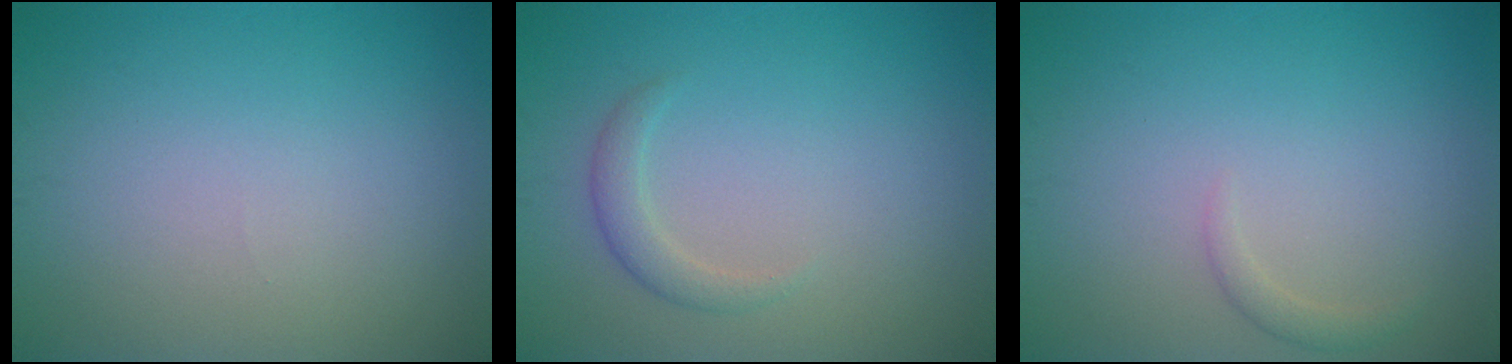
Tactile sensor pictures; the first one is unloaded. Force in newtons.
{"total": 1.6, "press": 1.6, "slide": 0.1}
{"total": 1.0, "press": 0.9, "slide": 0.1}